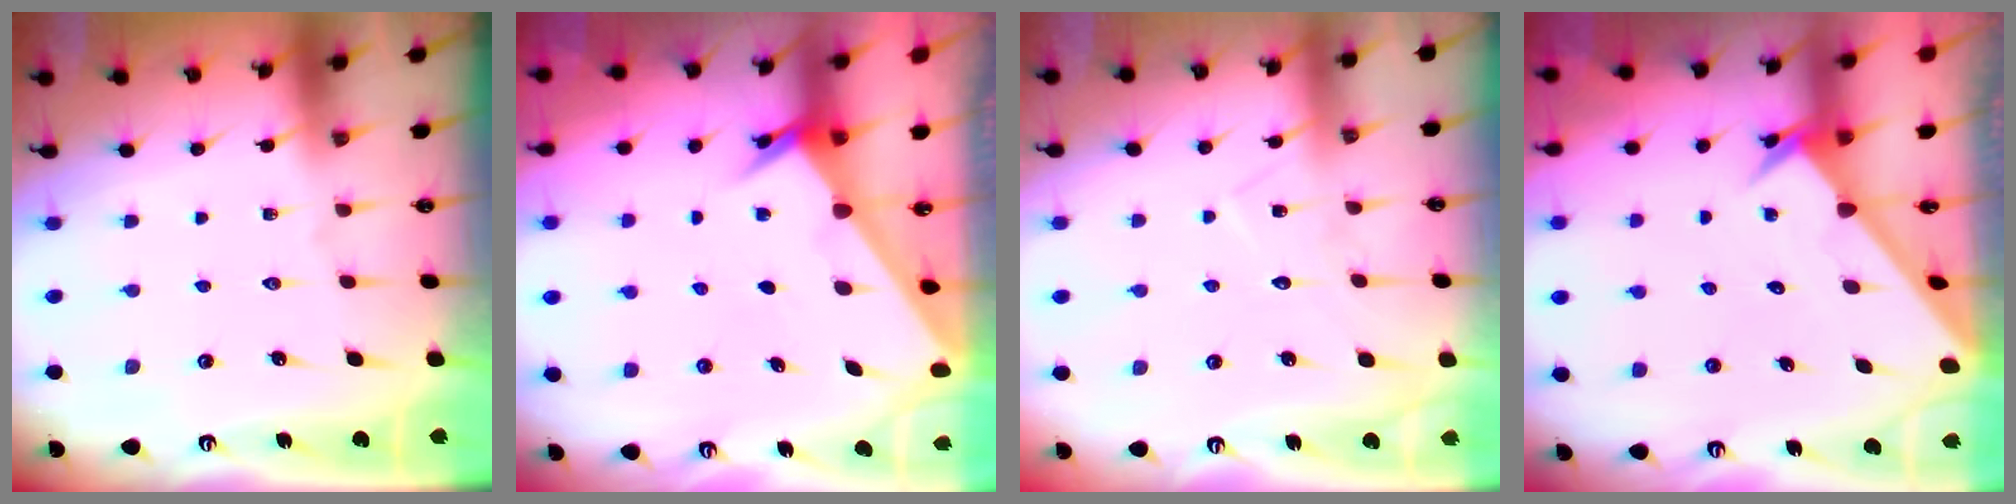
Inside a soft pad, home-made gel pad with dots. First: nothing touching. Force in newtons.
{"total": 2.4, "press": 2.4, "slide": 0.2}
{"total": 6.2, "press": 6.2, "slide": 0.4}
{"total": 2.9, "press": 2.9, "slide": 0.1}